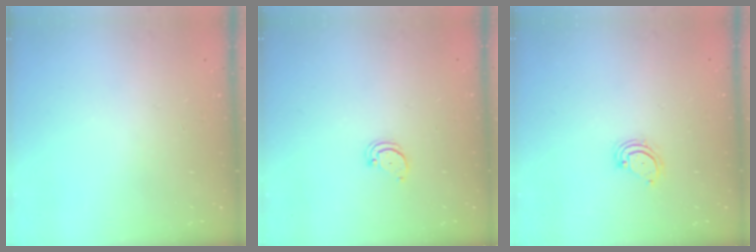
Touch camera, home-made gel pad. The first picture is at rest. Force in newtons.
{"total": 2.5, "press": 2.5, "slide": 0.3}
{"total": 3.3, "press": 3.2, "slide": 0.7}